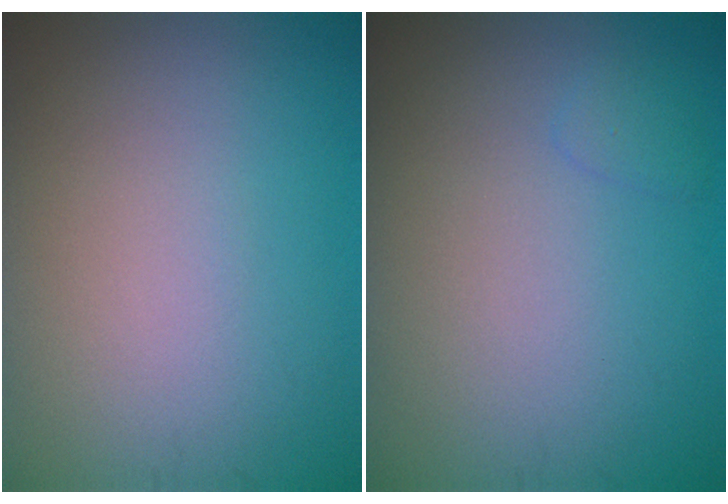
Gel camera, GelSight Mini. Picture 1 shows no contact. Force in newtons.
{"total": 0.8, "press": 0.8, "slide": 0.0}